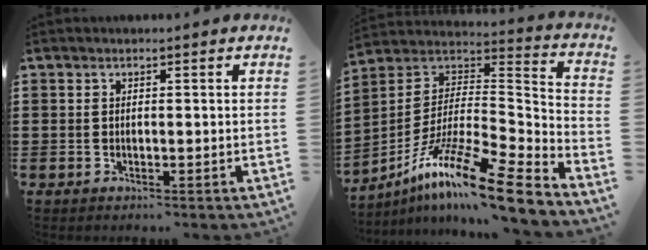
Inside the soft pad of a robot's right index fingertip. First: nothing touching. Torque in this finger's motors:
{"motor_torque": [1.09, 1.04, 0.68, 0.21]}